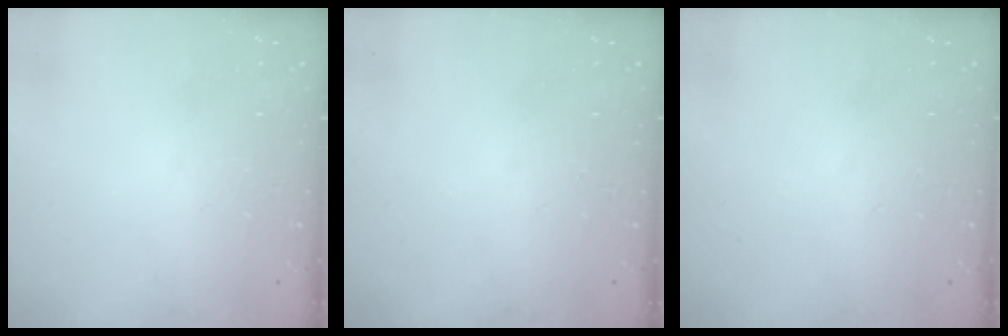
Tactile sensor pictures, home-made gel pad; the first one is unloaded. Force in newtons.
{"total": 0.0}
{"total": 0.0}